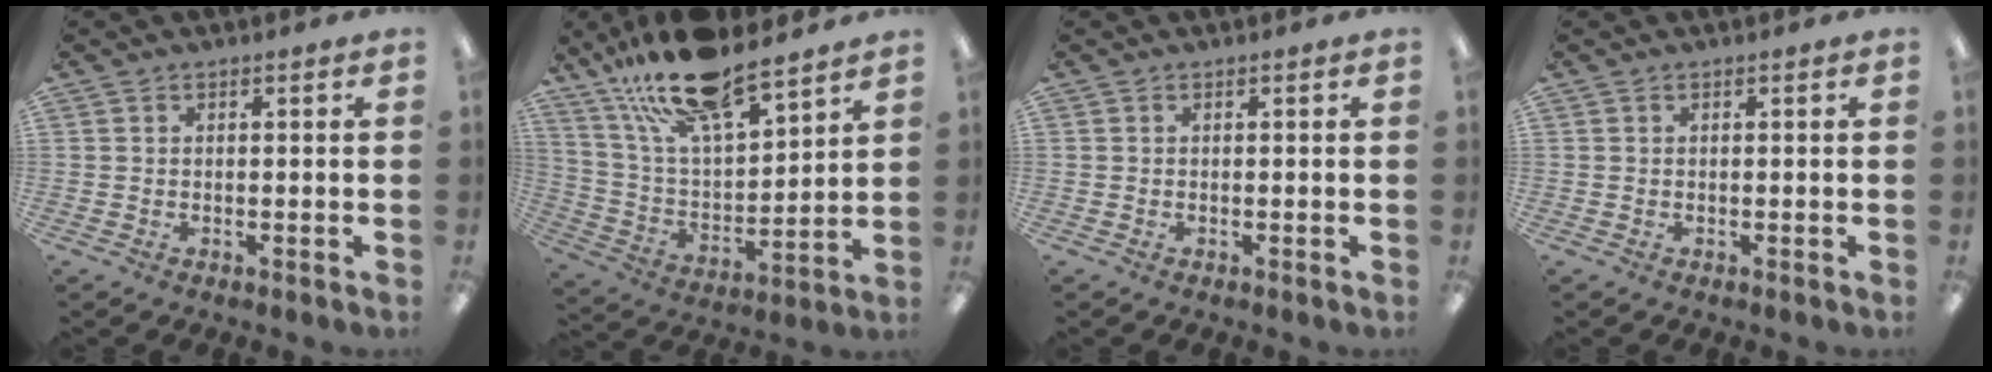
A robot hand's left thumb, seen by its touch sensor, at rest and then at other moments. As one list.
[{"total": 19.9, "force": [16.0, 6.1, 10.1], "torque": [-0.198, -0.091, 0.282]}, {"total": 0.0}, {"total": 0.0}]